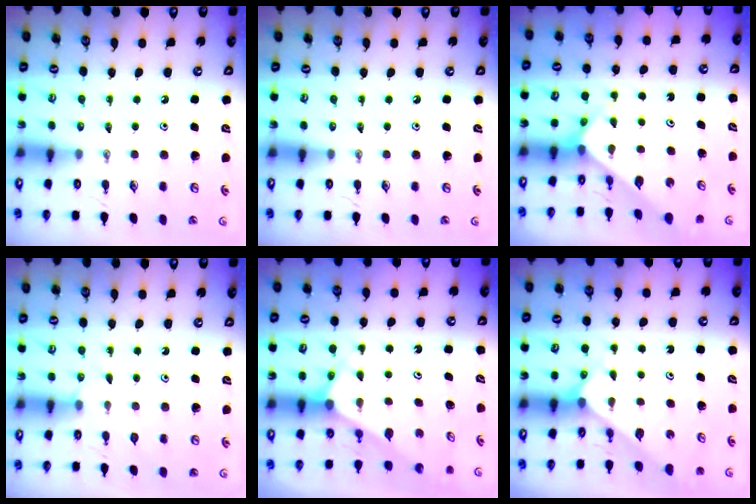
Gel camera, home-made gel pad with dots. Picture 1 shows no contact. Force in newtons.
{"total": 0.0}
{"total": 2.8, "press": 2.8, "slide": 0.2}
{"total": 2.1, "press": 2.1, "slide": 0.3}
{"total": 2.6, "press": 2.6, "slide": 0.2}
{"total": 2.5, "press": 2.5, "slide": 0.2}